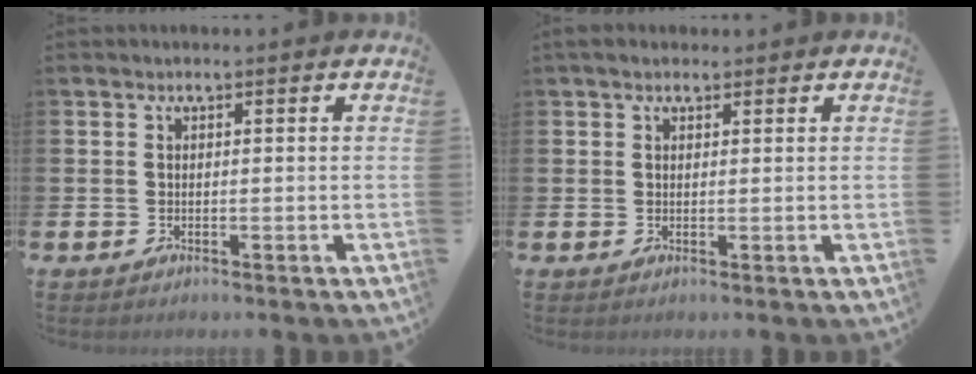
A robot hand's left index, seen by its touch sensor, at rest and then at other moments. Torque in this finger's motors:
{"motor_torque": [0.98, -1.16, 0.35, 0.04]}